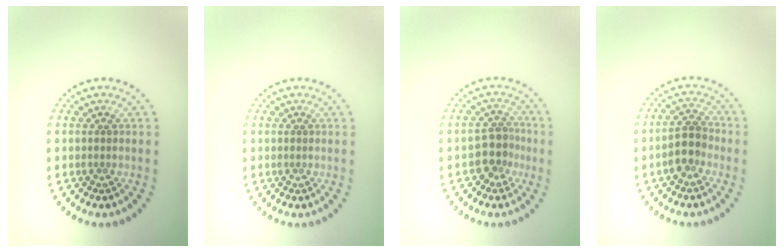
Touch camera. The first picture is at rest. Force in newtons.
{"total": 0.0}
{"total": 2.8, "press": 2.2, "slide": 1.6}
{"total": 3.0, "press": 2.8, "slide": 1.1}